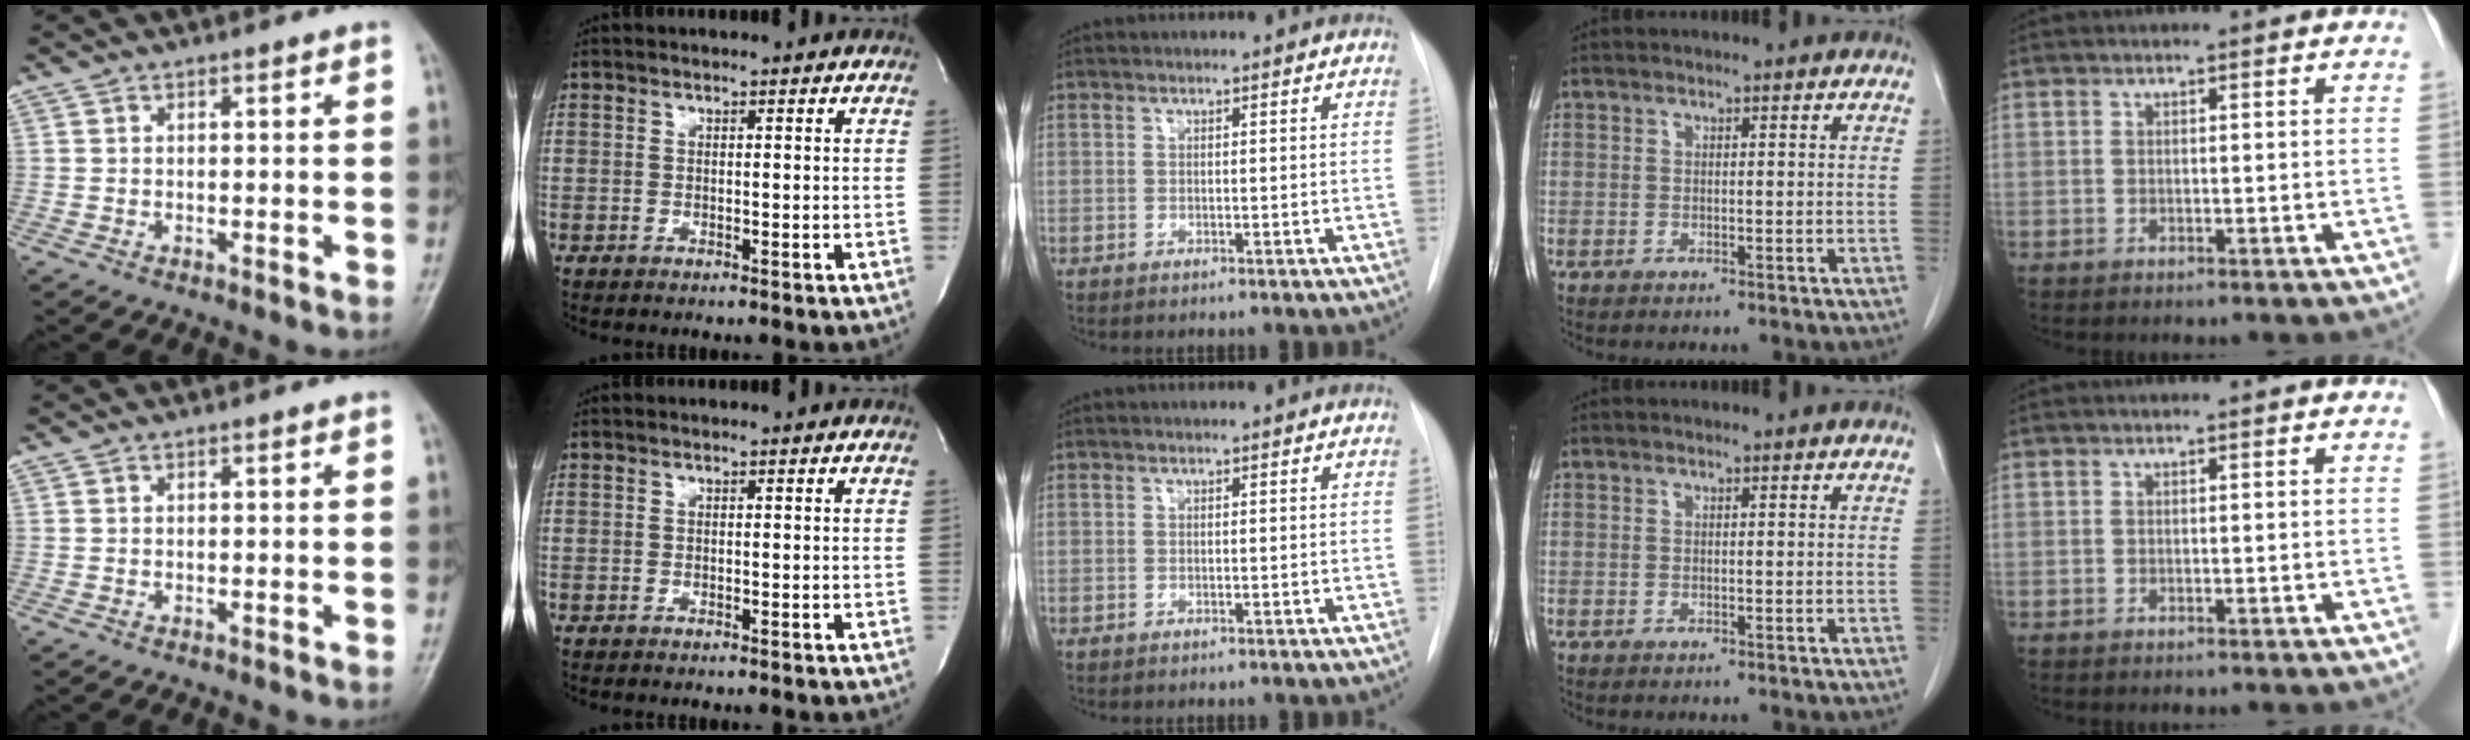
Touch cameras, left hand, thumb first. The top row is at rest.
{}